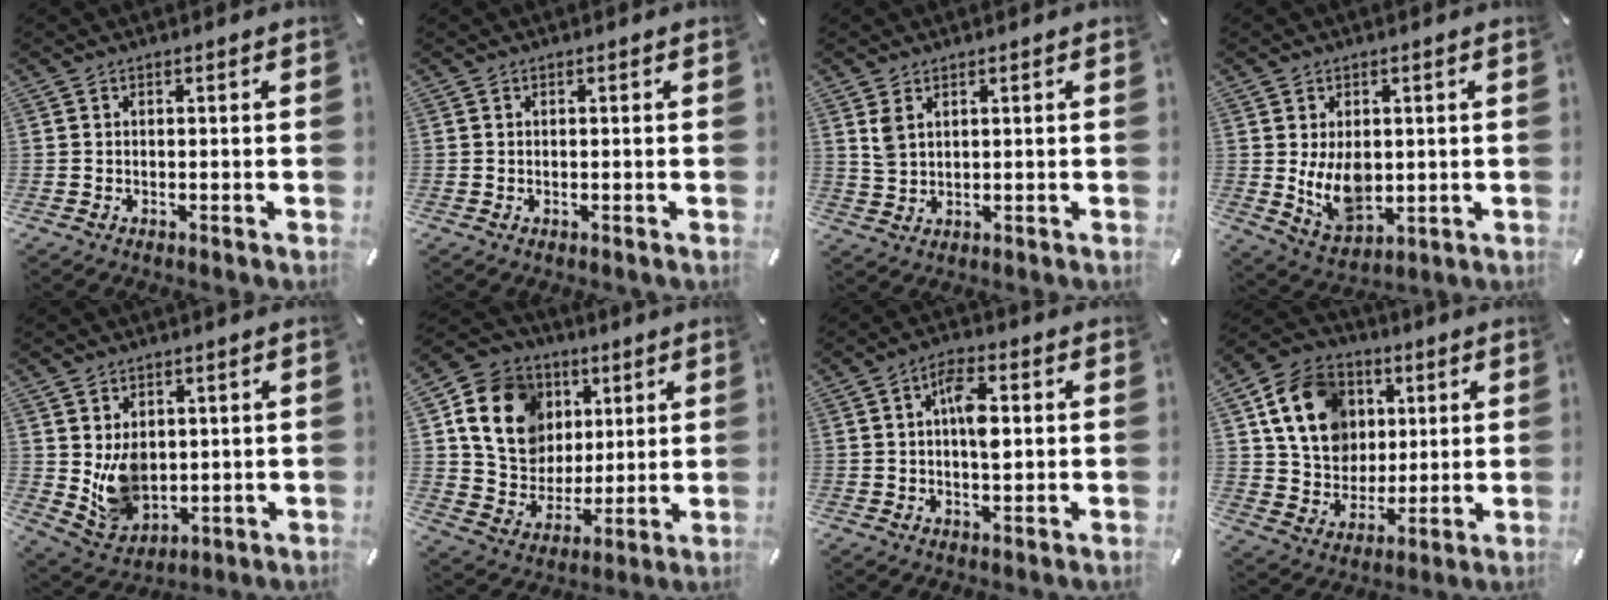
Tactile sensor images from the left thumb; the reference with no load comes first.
{"total": 0.0}
{"total": 3.3, "force": [1.9, 2.2, 1.6], "torque": [-0.037, 0.003, 0.036]}
{"total": 9.4, "force": [0.6, 6.7, 6.6], "torque": [-0.117, -0.008, 0.011]}
{"total": 8.8, "force": [2.3, 7.5, 3.9], "torque": [-0.080, -0.025, 0.046]}
{"total": 16.9, "force": [5.5, 14.5, 6.7], "torque": [-0.119, -0.010, 0.112]}
{"total": 7.0, "force": [1.1, 3.3, 6.0], "torque": [-0.101, 0.002, 0.012]}
{"total": 15.8, "force": [5.1, 13.4, 6.8], "torque": [-0.130, 0.000, 0.104]}